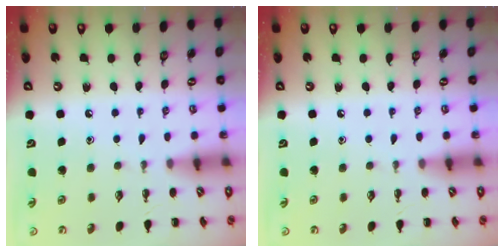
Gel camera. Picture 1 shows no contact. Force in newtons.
{"total": 0.0}